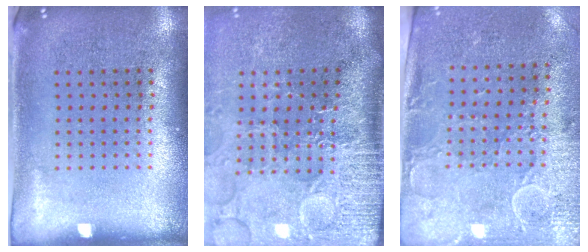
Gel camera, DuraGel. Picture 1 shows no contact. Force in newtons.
{"total": 4.6, "press": 3.8, "slide": 2.6}
{"total": 2.9, "press": 2.5, "slide": 1.6}